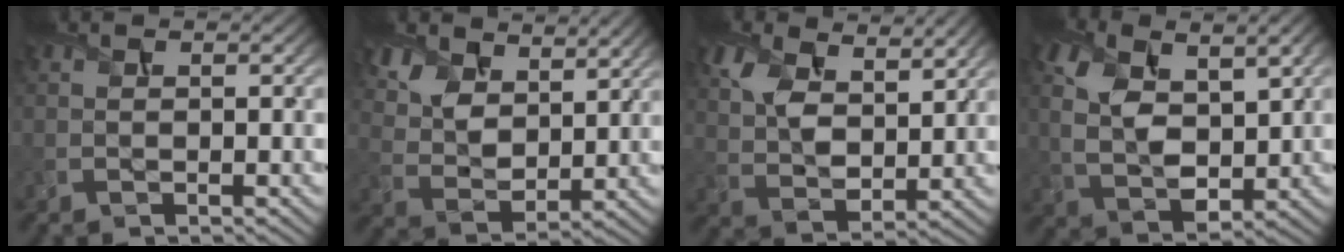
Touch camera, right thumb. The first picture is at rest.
{"total": 9.3, "force": [6.4, 4.9, 4.7], "torque": [-0.132, -0.012, 0.127]}
{"total": 9.2, "force": [5.3, 4.9, 5.7], "torque": [-0.145, 0.002, 0.098]}
{"total": 9.0, "force": [2.6, 4.9, 7.2], "torque": [-0.173, -0.002, 0.045]}